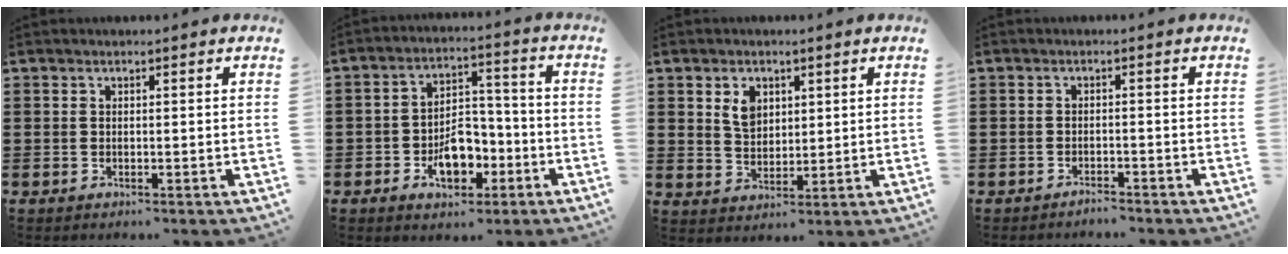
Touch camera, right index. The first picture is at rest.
{"total": 8.0, "force": [-3.2, 5.1, 5.3], "torque": [-0.077, 0.011, -0.056]}
{"total": 4.2, "force": [1.9, 2.9, 2.4], "torque": [-0.049, 0.007, 0.032]}
{"total": 1.5, "force": [-1.5, 0.0, 0.1], "torque": [-0.007, 0.002, -0.031]}